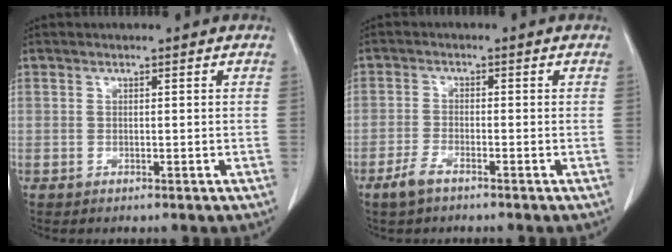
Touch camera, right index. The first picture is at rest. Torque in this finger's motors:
{"motor_torque": [0.02, 0.00, 0.03, 0.03]}